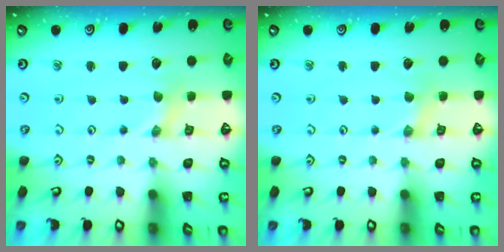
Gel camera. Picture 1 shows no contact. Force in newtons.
{"total": 0.7, "press": 0.7, "slide": 0.1}